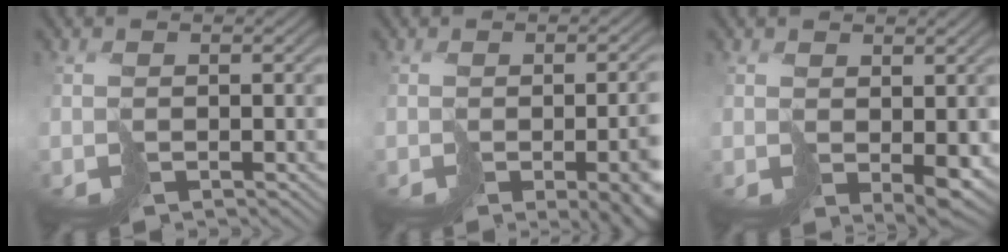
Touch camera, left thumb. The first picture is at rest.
{"total": 10.7, "force": [-4.0, 4.3, 9.0], "torque": [-0.087, -0.024, -0.028]}
{"total": 3.5, "force": [0.0, 2.2, 2.8], "torque": [-0.052, -0.018, 0.011]}